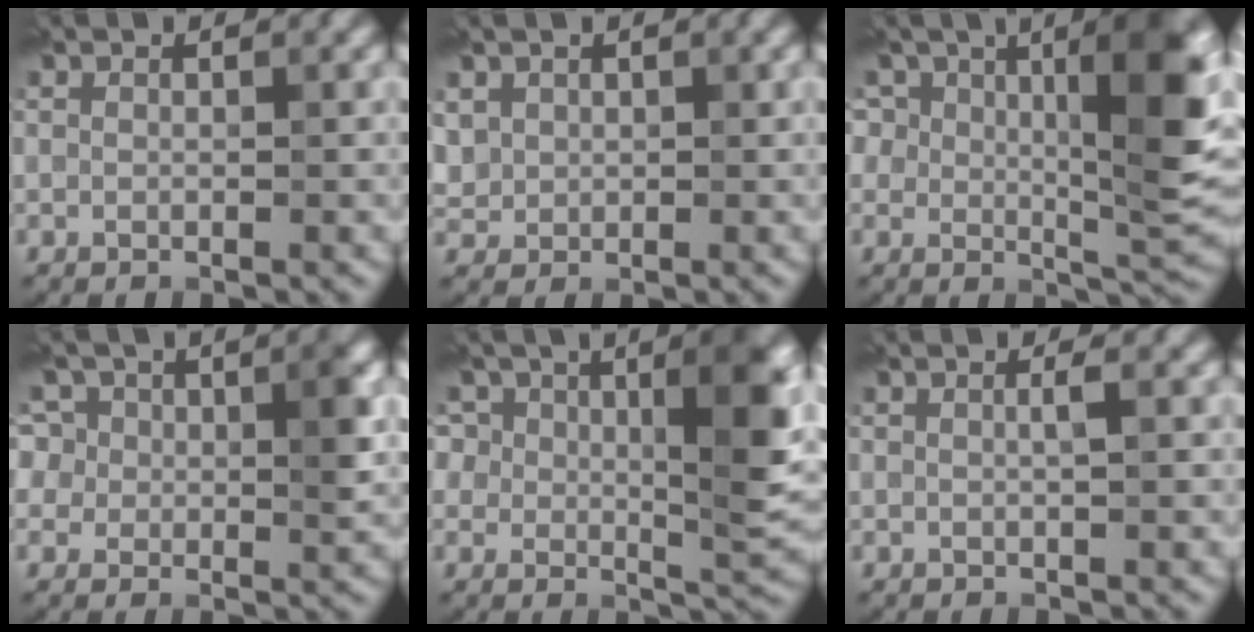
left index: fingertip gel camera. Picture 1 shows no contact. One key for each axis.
{"total": 1.8, "fx": 0.8, "fy": 1.5, "fz": 0.2, "tx": -0.006, "ty": -0.003, "tz": 0.021}
{"total": 10.4, "fx": 3.2, "fy": 4.2, "fz": 9.0, "tx": -0.120, "ty": 0.006, "tz": 0.045}
{"total": 4.8, "fx": 1.2, "fy": 3.5, "fz": 3.0, "tx": -0.043, "ty": 0.011, "tz": 0.007}
{"total": 8.8, "fx": 2.5, "fy": 4.3, "fz": 7.2, "tx": -0.099, "ty": 0.001, "tz": 0.033}
{"total": 0.9, "fx": 0.1, "fy": 0.1, "fz": 0.8, "tx": -0.015, "ty": 0.004, "tz": 0.001}